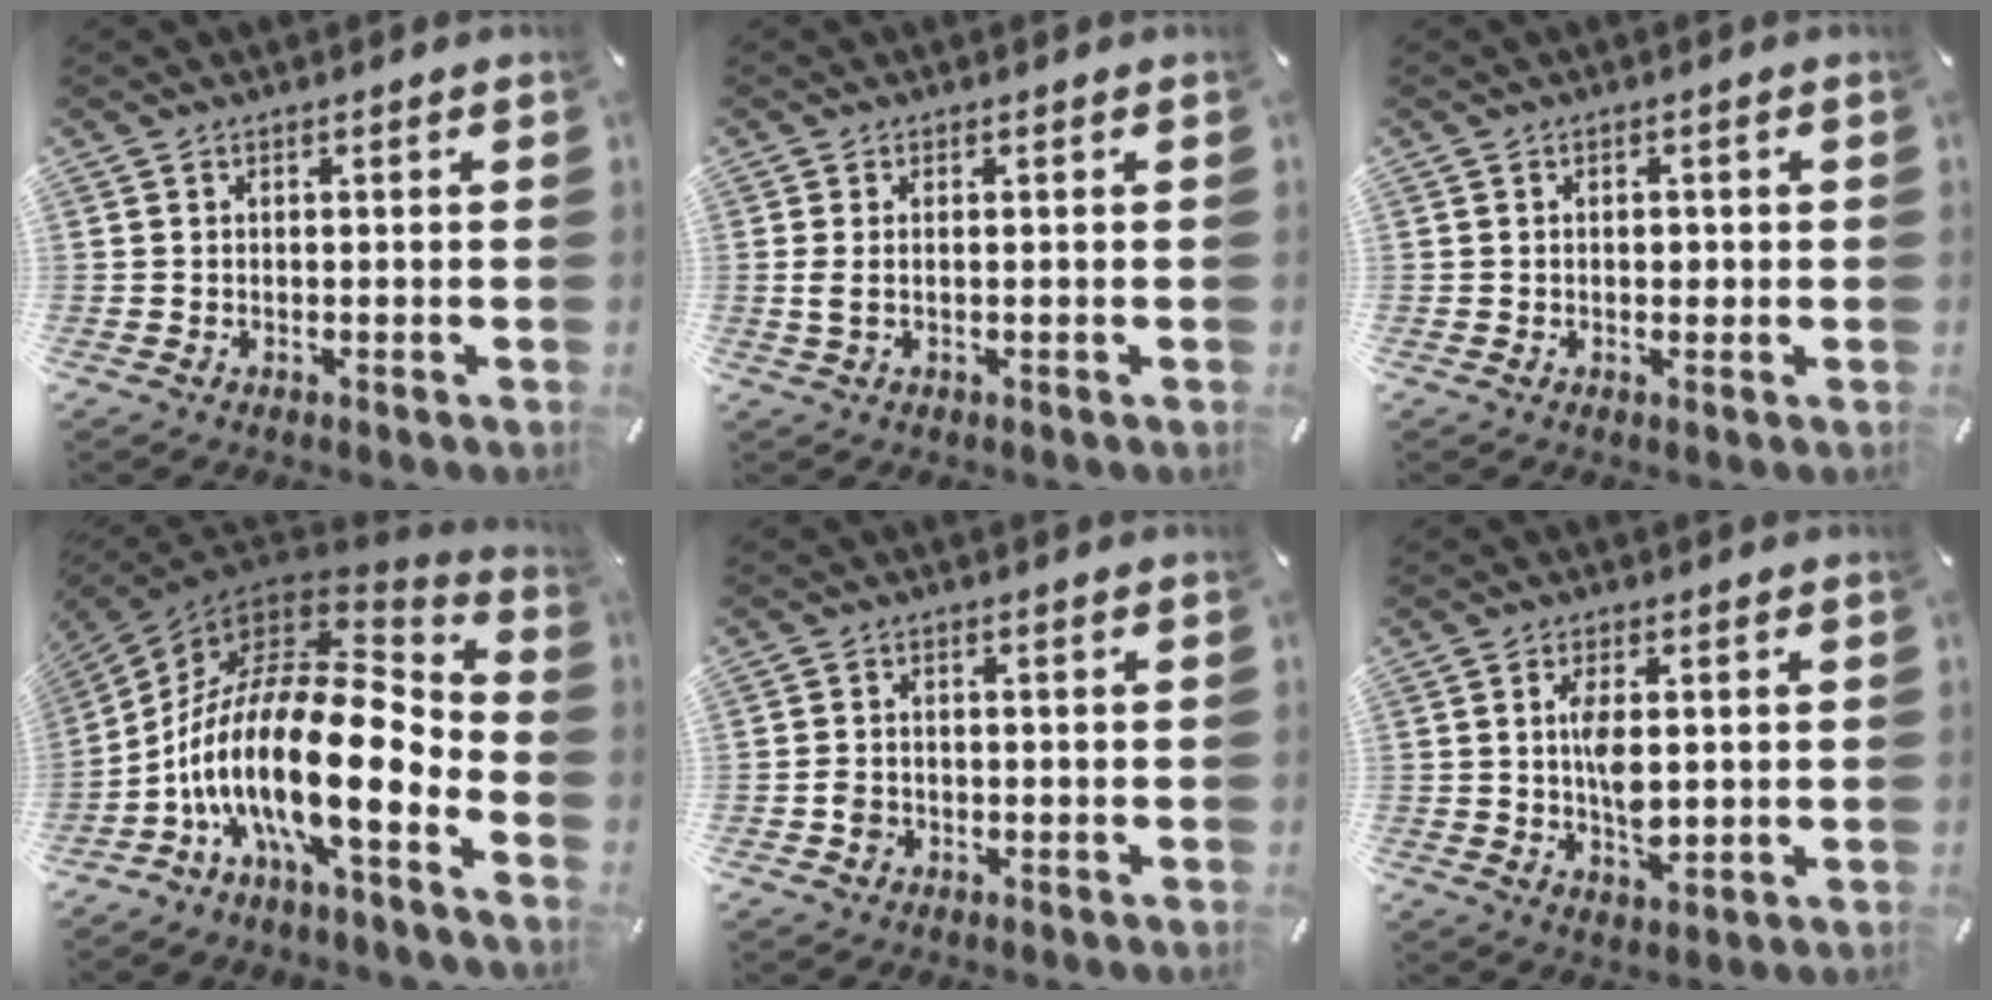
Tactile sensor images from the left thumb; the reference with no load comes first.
{"total": 2.2, "force": [0.0, 0.6, 2.2], "torque": [-0.040, -0.002, 0.001]}
{"total": 1.1, "force": [-0.1, 0.9, 0.6], "torque": [-0.006, 0.001, -0.004]}
{"total": 23.8, "force": [-6.7, 9.1, 20.9], "torque": [-0.426, -0.037, -0.126]}
{"total": 2.5, "force": [-1.0, 2.0, 1.0], "torque": [-0.015, 0.006, -0.020]}
{"total": 6.9, "force": [0.5, 3.5, 6.0], "torque": [-0.119, -0.004, 0.001]}